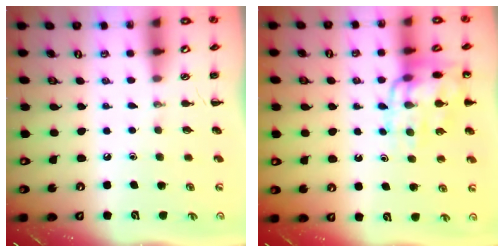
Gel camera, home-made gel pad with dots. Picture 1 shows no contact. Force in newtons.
{"total": 14.2, "press": 14.1, "slide": 1.8}